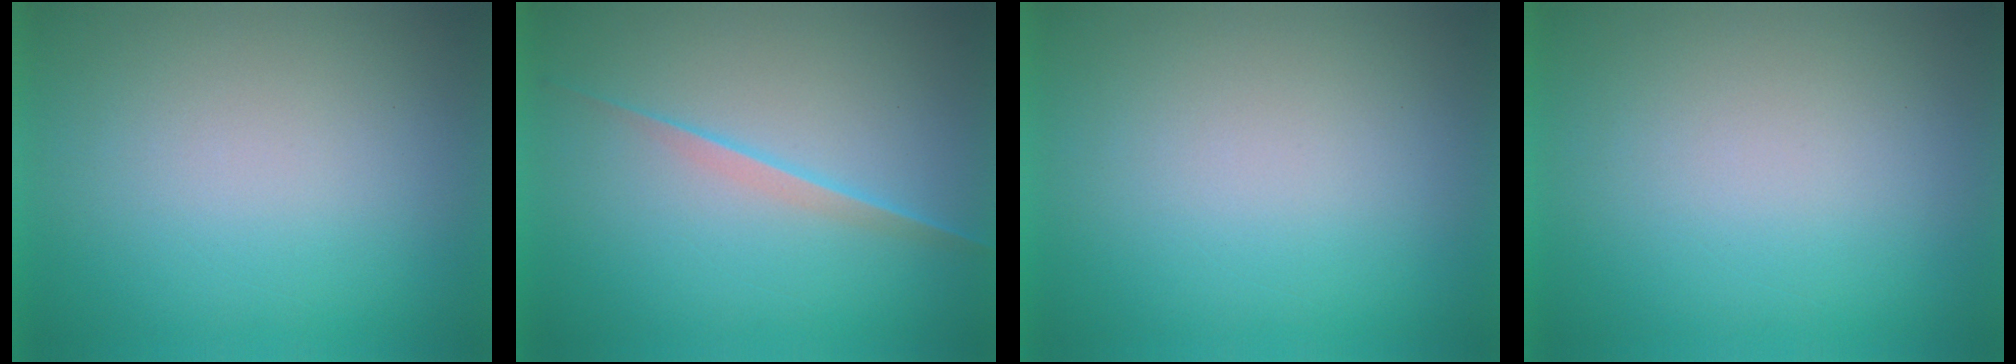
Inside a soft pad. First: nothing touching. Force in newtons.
{"total": 2.2}
{"total": 0.0}
{"total": 1.3}